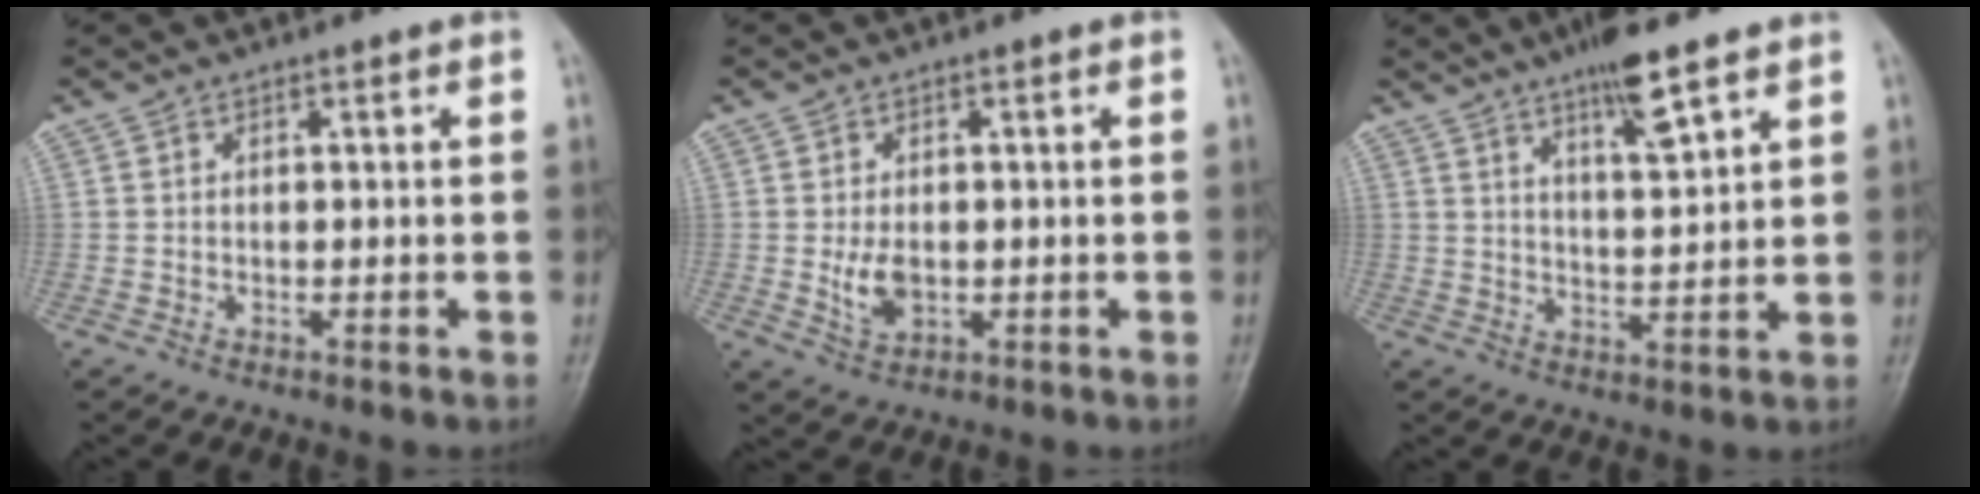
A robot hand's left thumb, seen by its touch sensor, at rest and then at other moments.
{"total": 4.5, "force": [-0.4, 2.9, 3.4], "torque": [-0.054, -0.002, 0.000]}
{"total": 8.1, "force": [5.3, 1.4, 6.0], "torque": [-0.097, -0.031, 0.092]}